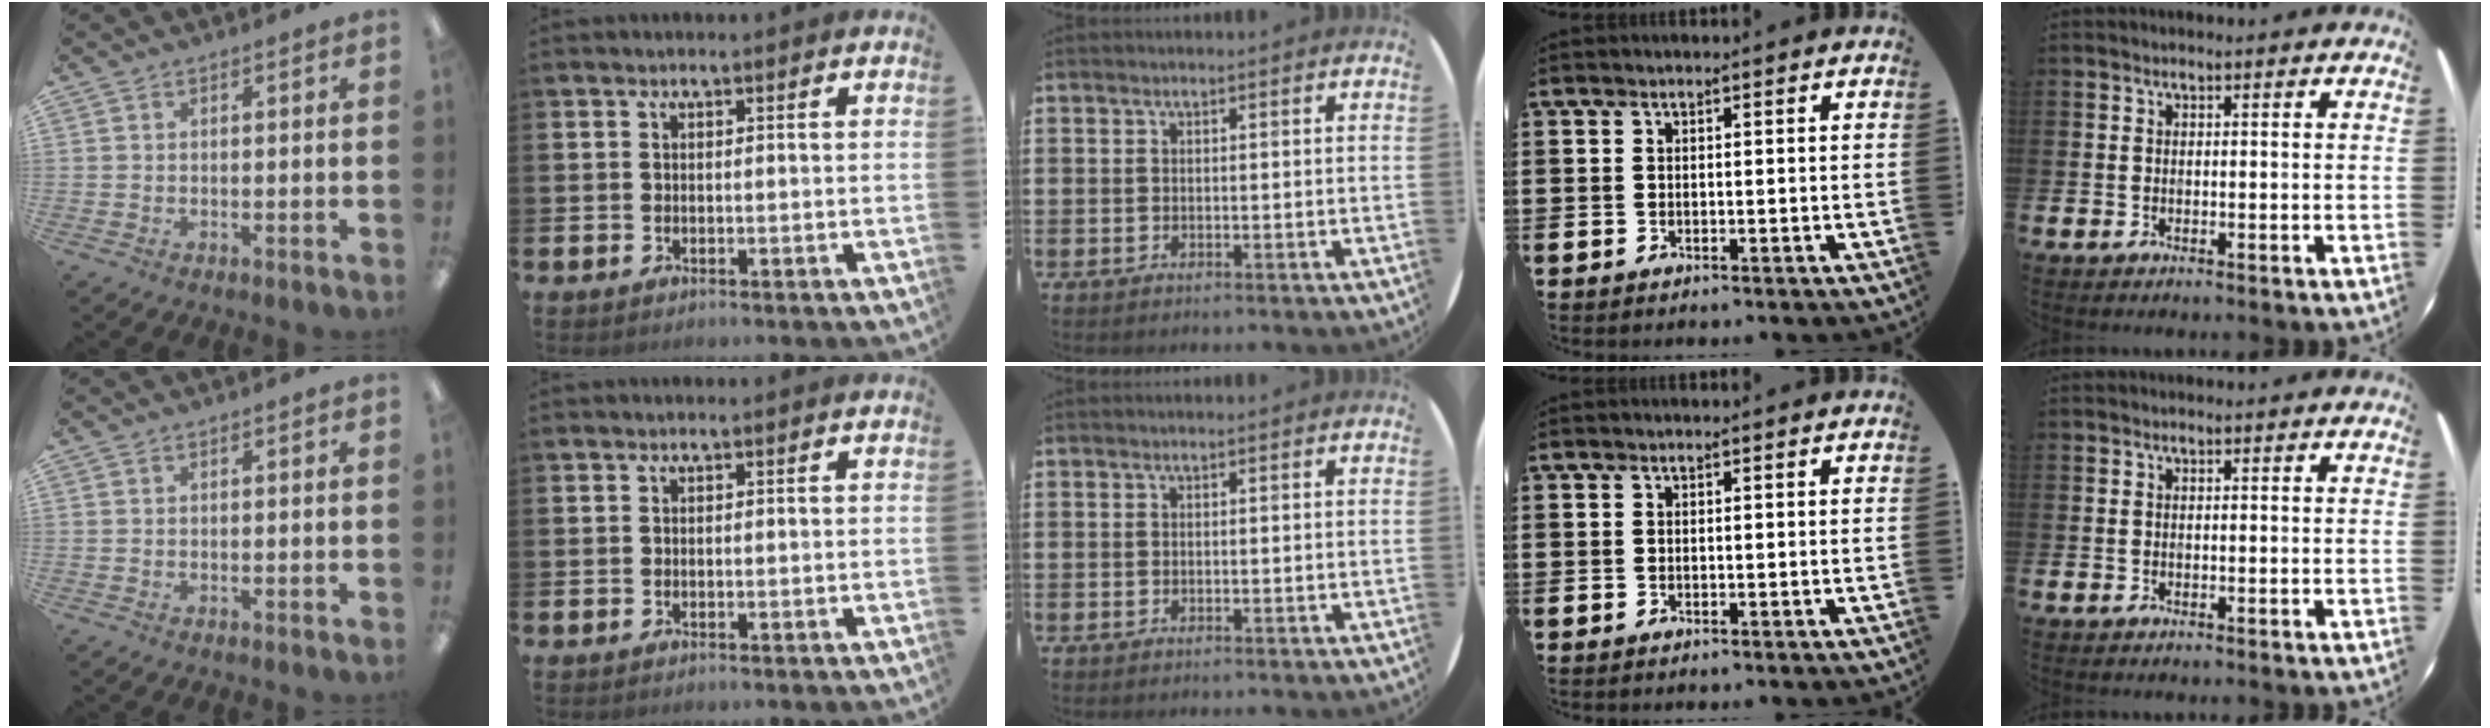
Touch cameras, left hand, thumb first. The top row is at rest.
{}